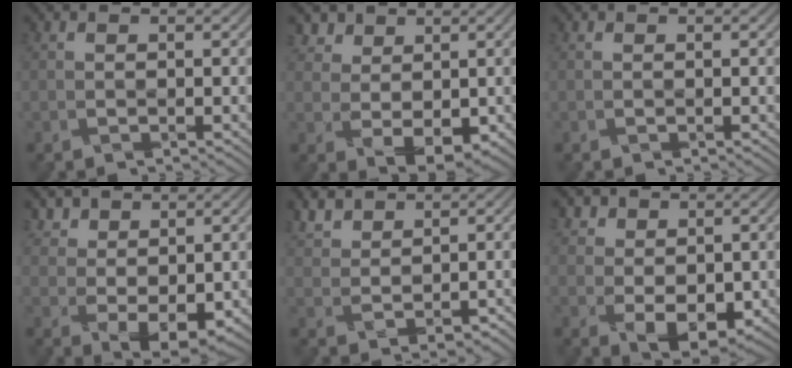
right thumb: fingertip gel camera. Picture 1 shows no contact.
{"total": 4.5, "force": [2.0, 3.3, 2.3], "torque": [-0.050, -0.008, 0.046]}
{"total": 0.0}
{"total": 5.3, "force": [2.4, 3.3, 3.3], "torque": [-0.070, -0.006, 0.056]}
{"total": 3.8, "force": [3.0, 1.8, 1.4], "torque": [-0.041, 0.008, 0.069]}
{"total": 5.1, "force": [1.1, 3.8, 3.3], "torque": [-0.067, -0.008, 0.023]}